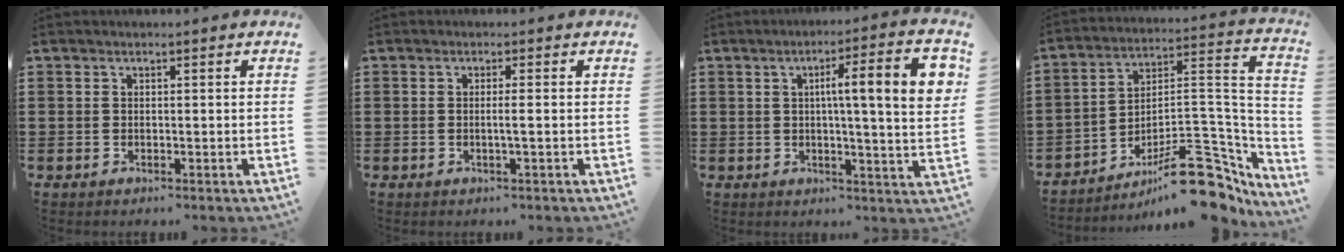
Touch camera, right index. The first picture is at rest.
{"total": 1.5, "force": [-0.2, -0.4, 1.4], "torque": [-0.025, -0.005, -0.006]}
{"total": 10.8, "force": [2.1, 0.9, 10.5], "torque": [-0.170, -0.003, 0.026]}
{"total": 14.9, "force": [-9.6, 5.7, 9.8], "torque": [-0.109, 0.045, -0.160]}